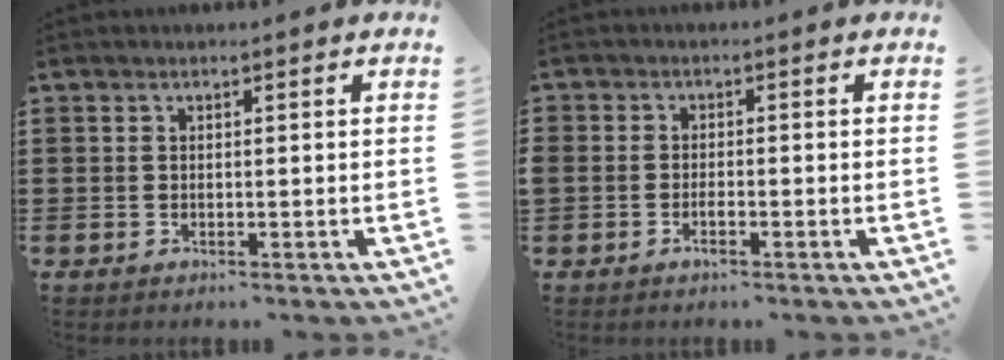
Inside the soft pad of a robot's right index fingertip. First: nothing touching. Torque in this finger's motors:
{"motor_torque": [1.12, 1.02, 0.46, 0.09]}